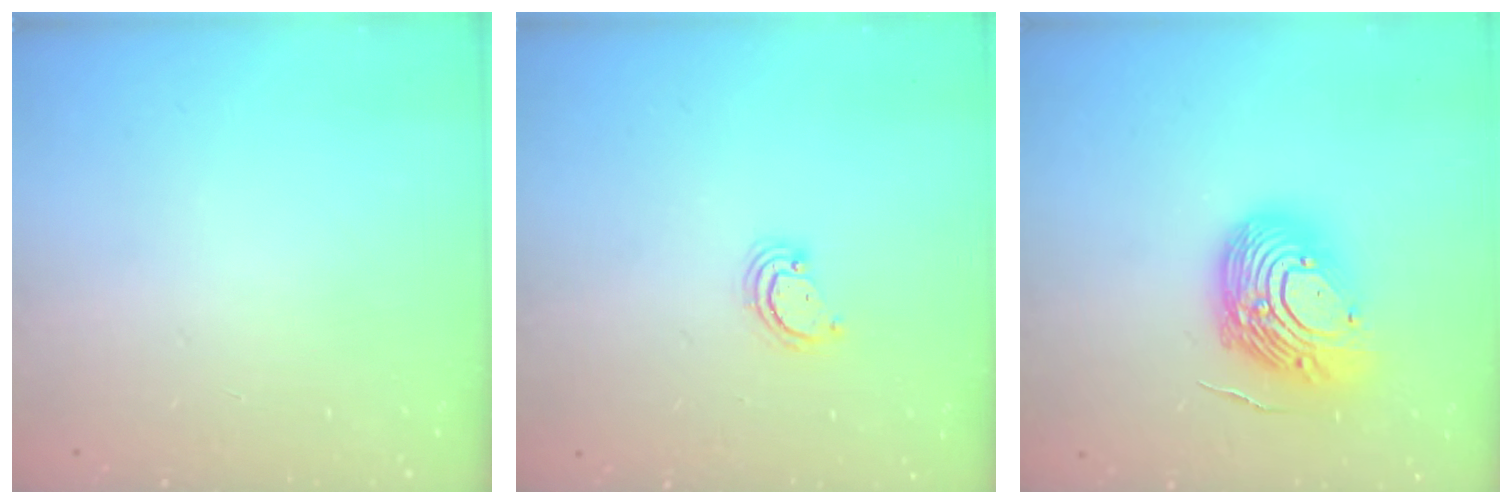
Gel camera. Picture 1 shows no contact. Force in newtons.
{"total": 2.6, "press": 2.6, "slide": 0.3}
{"total": 14.9, "press": 14.7, "slide": 2.7}